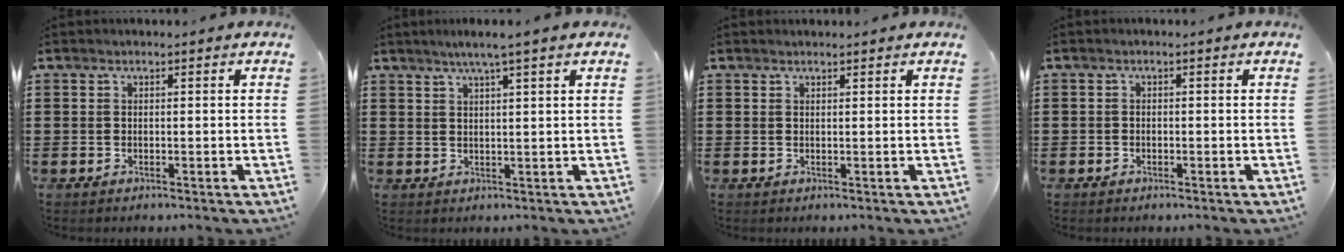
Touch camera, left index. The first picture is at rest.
{"total": 2.7, "force": [1.8, -0.5, 1.9], "torque": [-0.040, 0.001, 0.030]}
{"total": 0.6, "force": [0.6, 0.0, 0.2], "torque": [-0.006, -0.002, 0.012]}
{"total": 0.9, "force": [-0.7, 0.5, -0.1], "torque": [-0.001, 0.002, -0.015]}